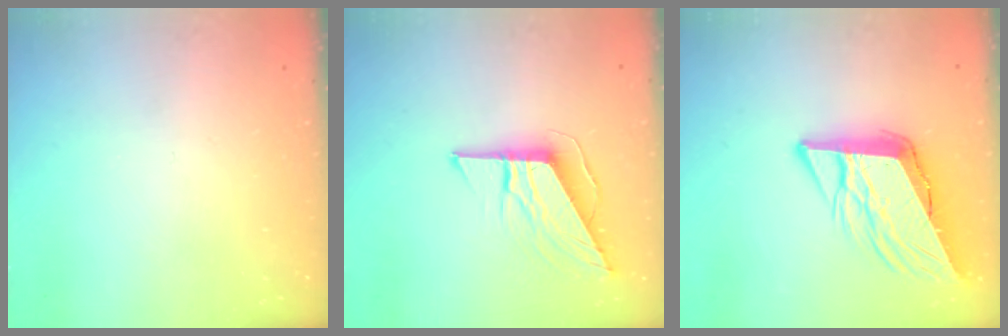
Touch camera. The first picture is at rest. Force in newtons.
{"total": 9.6, "press": 9.6, "slide": 0.5}
{"total": 12.3, "press": 11.7, "slide": 3.6}